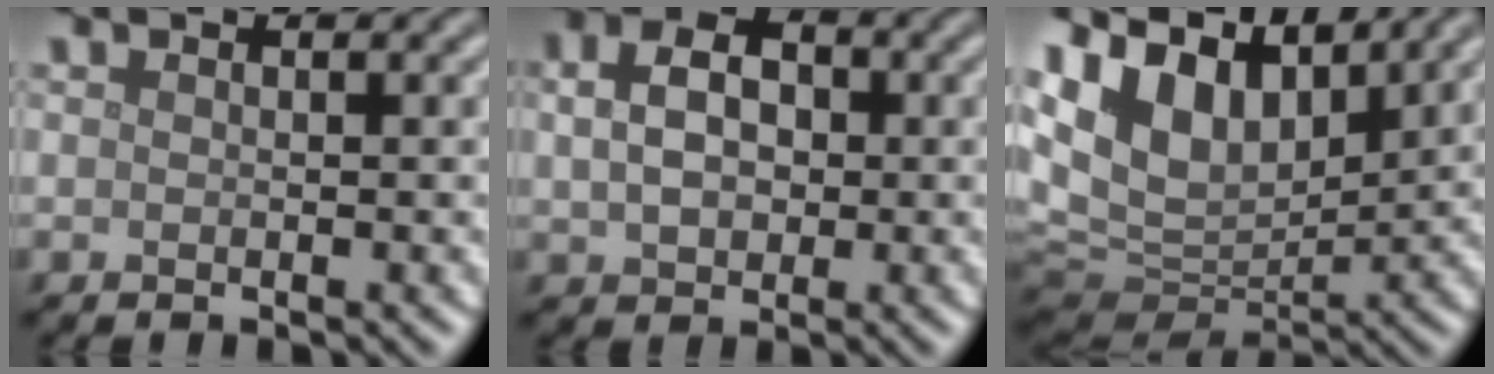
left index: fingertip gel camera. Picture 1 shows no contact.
{"total": 5.2, "force": [0.9, 3.6, 3.5], "torque": [-0.068, 0.016, 0.004]}
{"total": 12.3, "force": [6.7, 6.9, 7.7], "torque": [-0.177, 0.033, 0.116]}